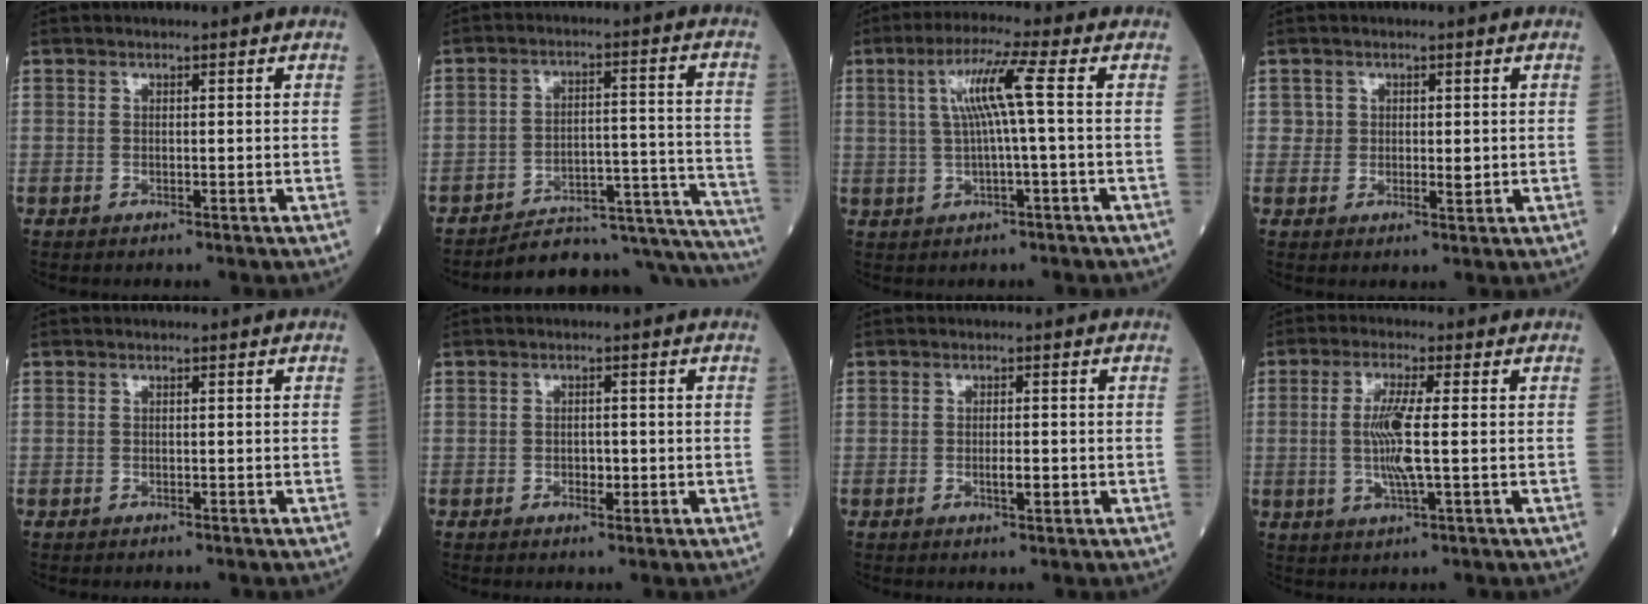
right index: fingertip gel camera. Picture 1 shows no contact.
{"total": 22.1, "force": [-21.4, 2.3, 4.8], "torque": [-0.004, 0.030, -0.281]}
{"total": 7.0, "force": [1.0, -0.9, 6.9], "torque": [-0.132, 0.014, 0.024]}
{"total": 2.2, "force": [0.4, 1.7, 1.3], "torque": [-0.014, -0.004, 0.004]}
{"total": 0.0}
{"total": 1.7, "force": [-0.5, 1.0, 1.3], "torque": [-0.017, 0.003, -0.005]}
{"total": 2.1, "force": [-0.5, 0.5, 2.0], "torque": [-0.033, 0.000, -0.007]}
{"total": 6.5, "force": [0.0, 0.6, 6.4], "torque": [-0.132, -0.002, -0.003]}